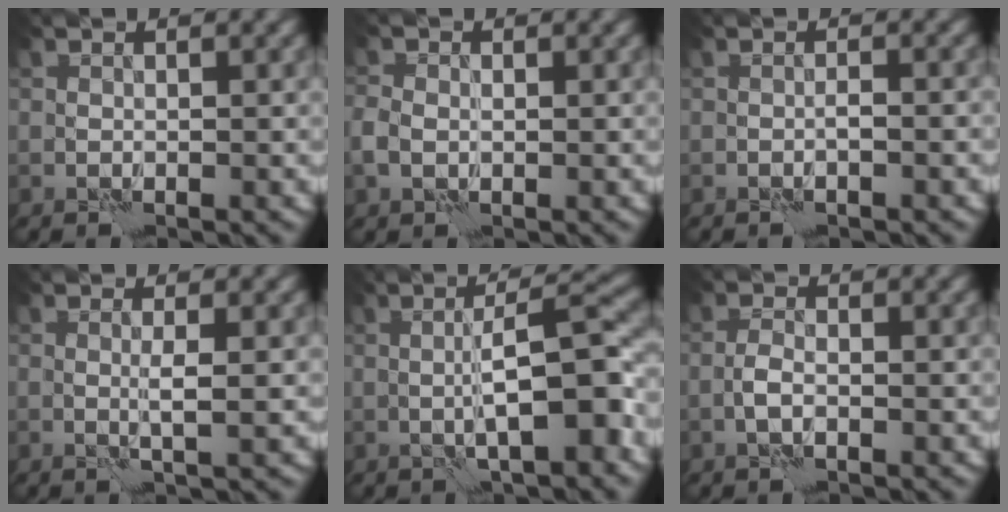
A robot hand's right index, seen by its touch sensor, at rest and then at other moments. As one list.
[{"total": 2.0, "force": [-0.1, 1.5, 1.3], "torque": [-0.033, -0.003, -0.007]}, {"total": 0.7, "force": [-0.3, -0.2, 0.6], "torque": [-0.008, 0.003, -0.005]}, {"total": 1.4, "force": [0.5, -0.2, 1.3], "torque": [-0.025, -0.004, 0.007]}, {"total": 5.5, "force": [-0.5, 1.0, 5.4], "torque": [-0.084, 0.011, -0.008]}, {"total": 1.2, "force": [-0.4, 0.3, 1.1], "torque": [-0.021, 0.003, -0.013]}]